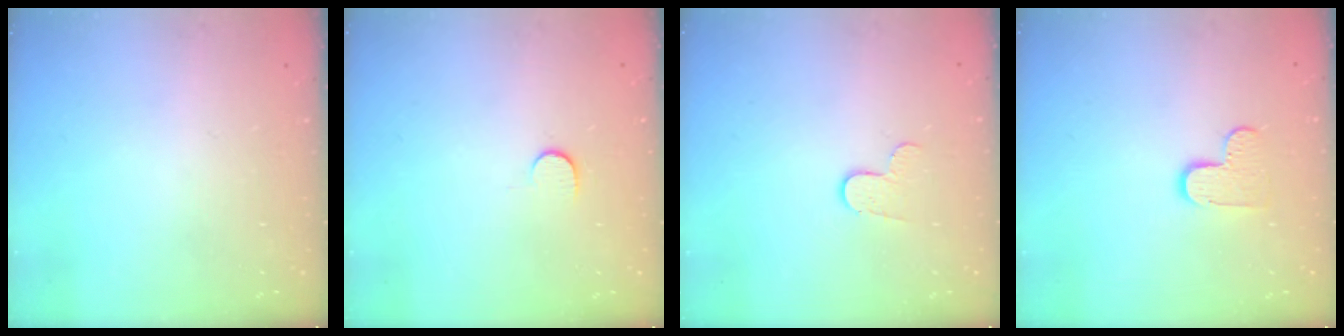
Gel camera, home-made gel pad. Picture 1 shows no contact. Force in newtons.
{"total": 5.3, "press": 5.2, "slide": 0.5}
{"total": 5.7, "press": 5.7, "slide": 0.5}
{"total": 6.8, "press": 6.8, "slide": 0.2}